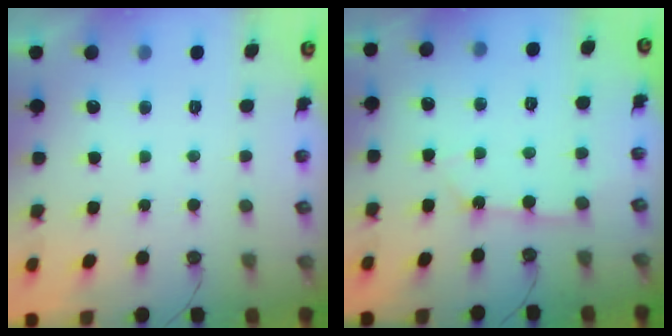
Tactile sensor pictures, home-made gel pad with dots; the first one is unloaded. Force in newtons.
{"total": 2.6, "press": 2.6, "slide": 0.4}